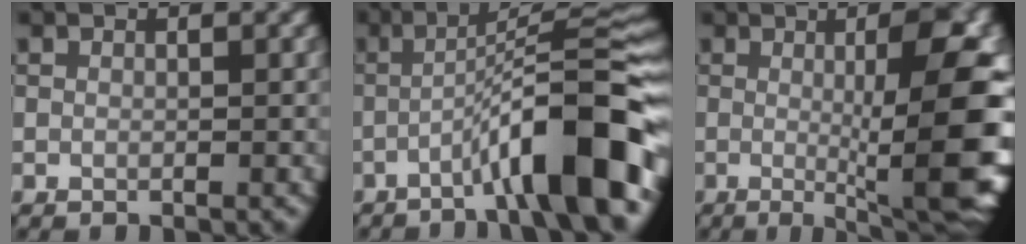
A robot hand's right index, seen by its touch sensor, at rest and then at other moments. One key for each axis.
{"total": 10.8, "fx": -4.7, "fy": 1.5, "fz": 9.5, "tx": -0.130, "ty": 0.028, "tz": -0.078}
{"total": 14.5, "fx": -0.3, "fy": 3.7, "fz": 14.1, "tx": -0.133, "ty": 0.007, "tz": -0.007}